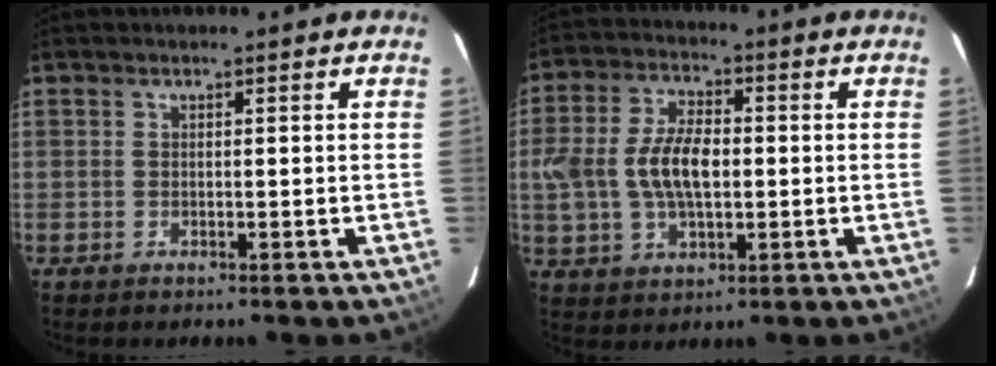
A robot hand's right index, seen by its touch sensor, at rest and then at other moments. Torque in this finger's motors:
{"motor_torque": [0.46, -0.03, 0.36, 0.10]}